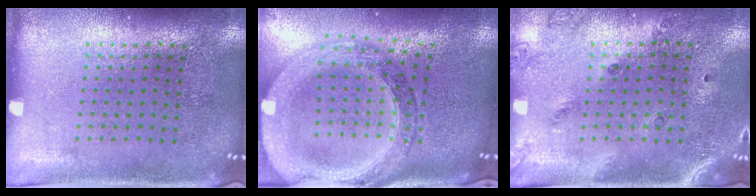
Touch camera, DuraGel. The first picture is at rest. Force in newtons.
{"total": 2.6, "press": 2.3, "slide": 1.3}
{"total": 1.5, "press": 1.3, "slide": 0.7}